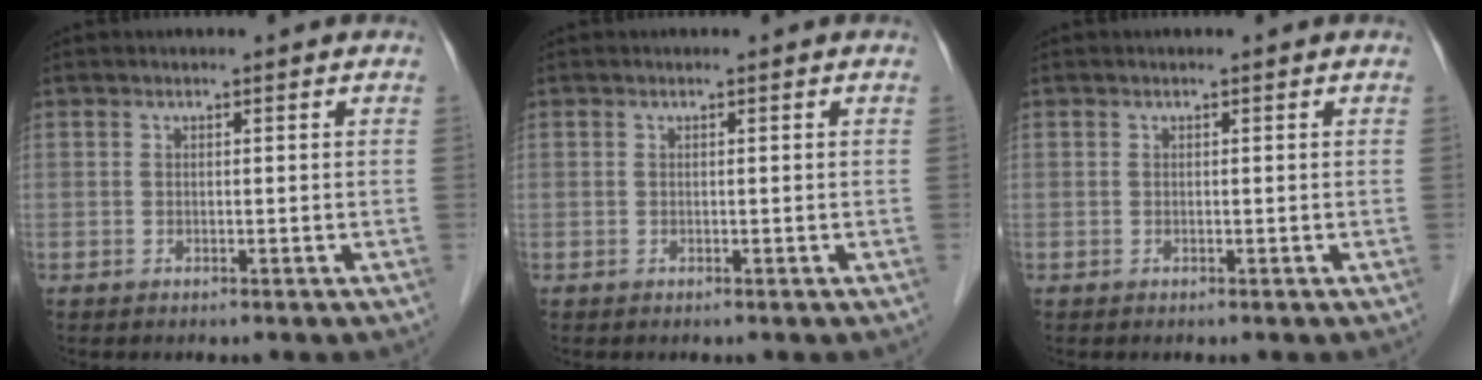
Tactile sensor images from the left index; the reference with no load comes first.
{"total": 0.0}
{"total": 0.0}